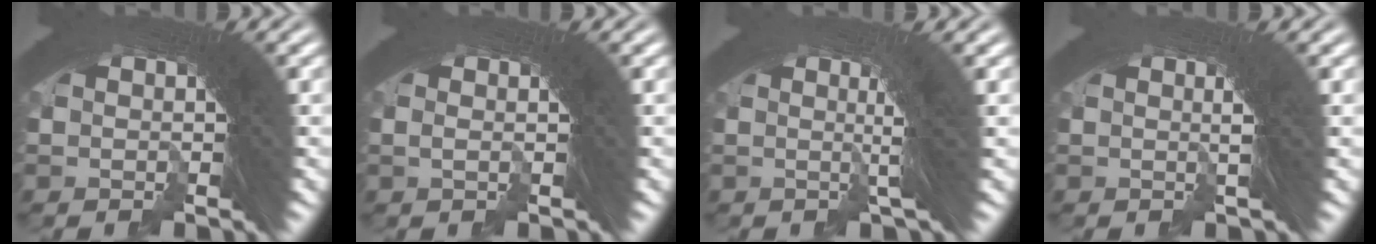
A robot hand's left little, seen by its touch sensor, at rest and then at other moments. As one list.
[{"total": 2.1, "force": [0.7, 1.5, 1.4], "torque": [-0.025, 0.013, 0.003]}, {"total": 5.2, "force": [2.2, 1.8, 4.4], "torque": [-0.059, 0.033, 0.014]}, {"total": 3.0, "force": [1.4, 1.1, 2.5], "torque": [-0.035, 0.020, 0.011]}]